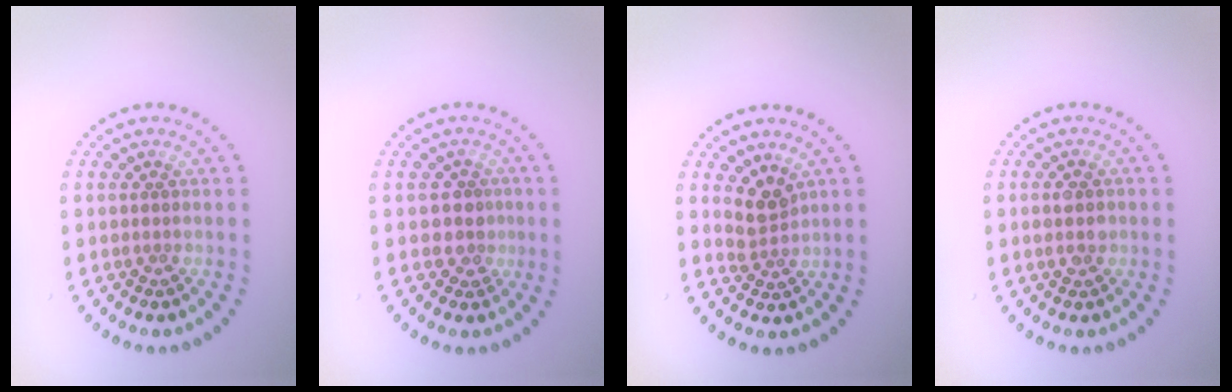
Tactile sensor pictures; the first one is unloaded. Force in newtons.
{"total": 2.2, "press": 1.9, "slide": 1.2}
{"total": 2.4, "press": 1.8, "slide": 1.6}
{"total": 2.2, "press": 2.2, "slide": 0.2}